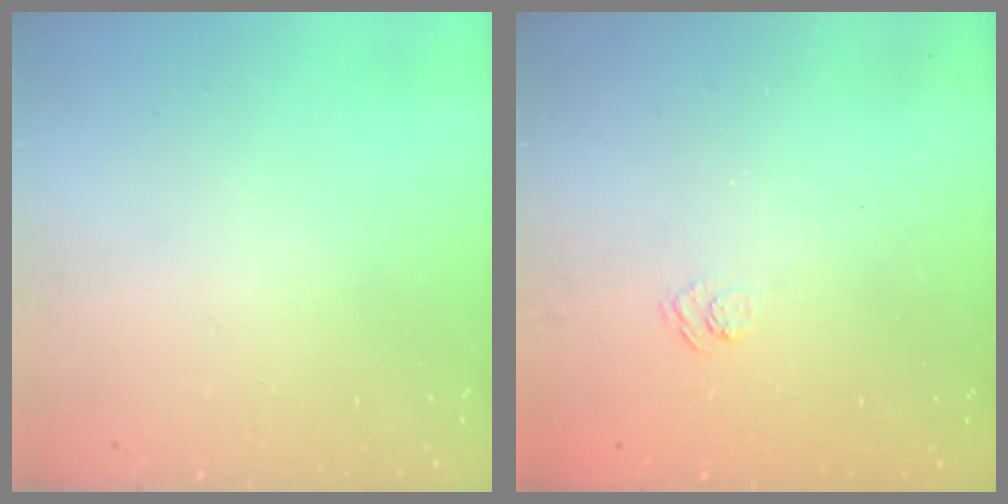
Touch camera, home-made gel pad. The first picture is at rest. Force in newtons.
{"total": 2.4, "press": 2.0, "slide": 1.3}